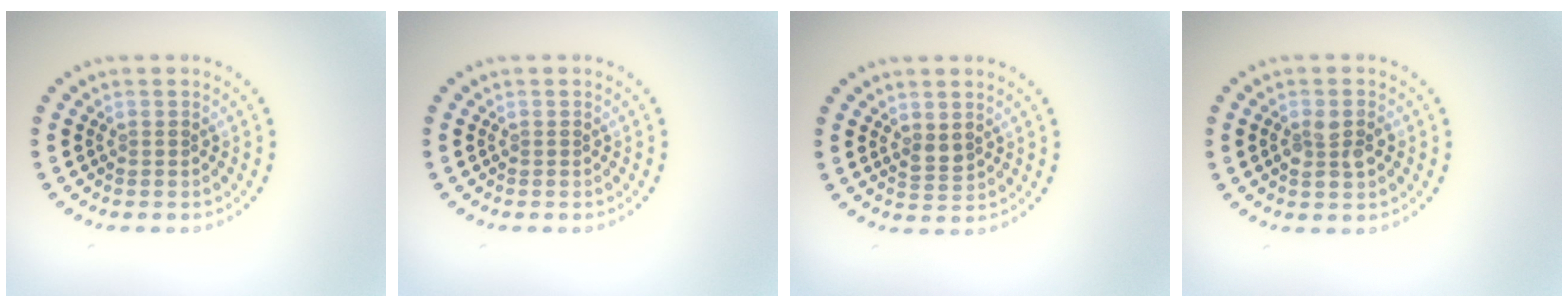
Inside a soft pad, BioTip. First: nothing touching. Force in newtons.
{"total": 0.0}
{"total": 1.4, "press": 1.3, "slide": 0.6}
{"total": 2.5, "press": 2.4, "slide": 0.5}